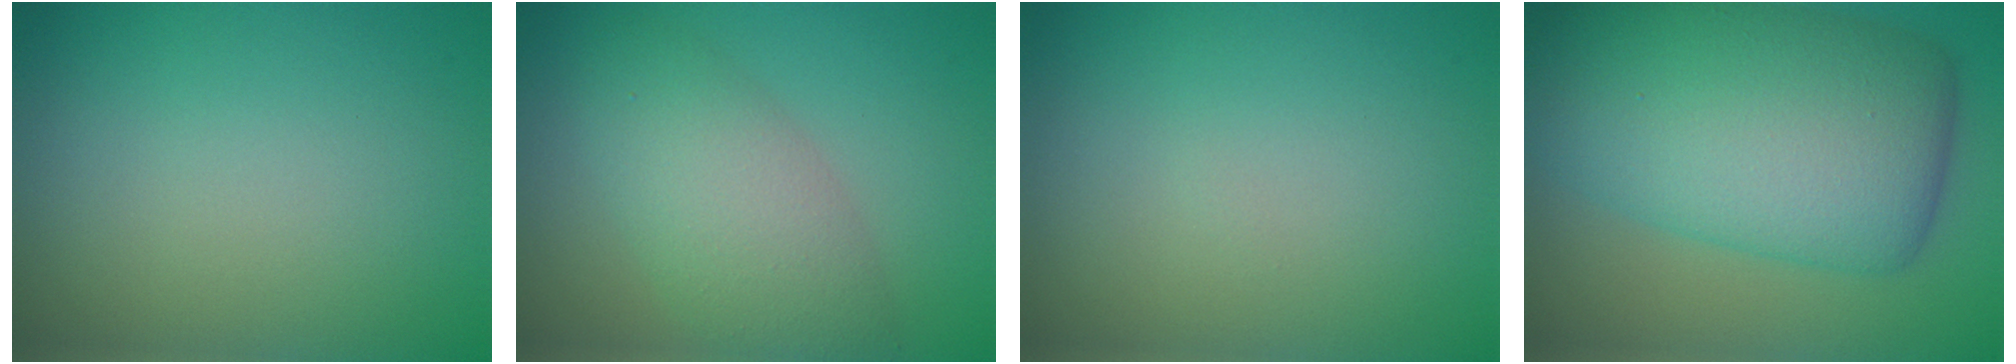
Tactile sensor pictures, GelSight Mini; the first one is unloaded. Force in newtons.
{"total": 4.9, "press": 4.9, "slide": 0.2}
{"total": 0.0}
{"total": 12.0, "press": 12.0, "slide": 0.1}